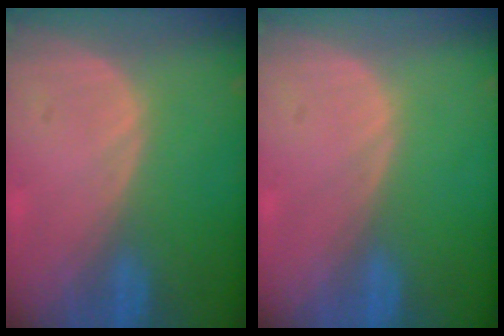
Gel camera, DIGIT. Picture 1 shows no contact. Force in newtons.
{"total": 0.0}